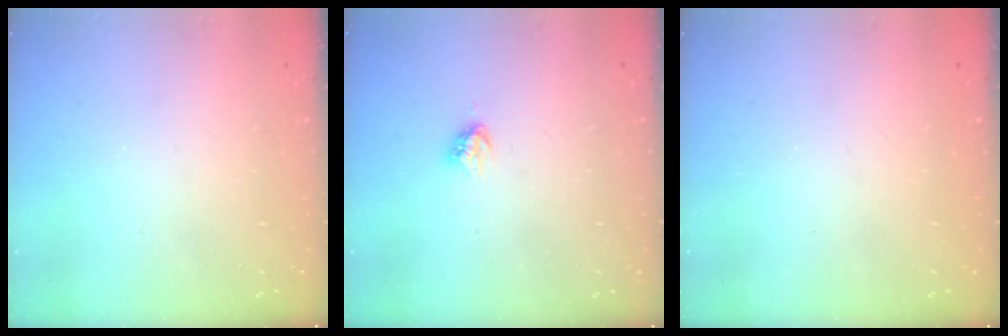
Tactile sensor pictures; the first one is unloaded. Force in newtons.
{"total": 4.0, "press": 3.9, "slide": 0.5}
{"total": 0.0}